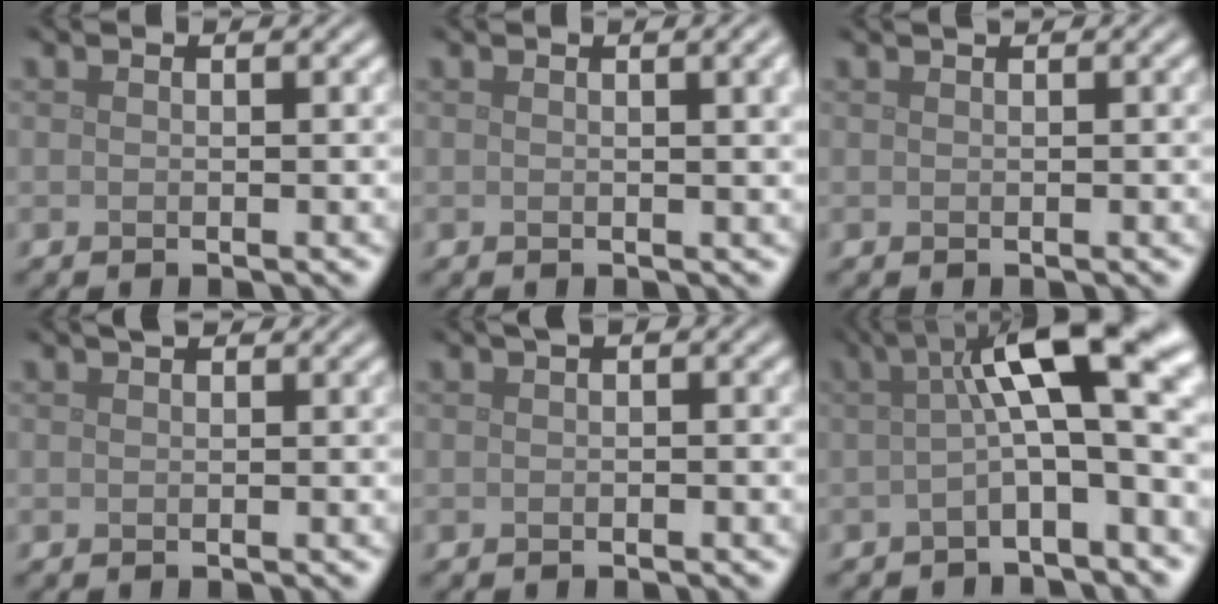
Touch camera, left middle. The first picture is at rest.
{"total": 3.2, "force": [0.9, 1.2, 2.9], "torque": [-0.023, 0.004, 0.013]}
{"total": 1.1, "force": [0.6, 0.4, 0.8], "torque": [-0.012, 0.001, 0.006]}
{"total": 0.6, "force": [0.4, 0.3, 0.5], "torque": [-0.007, -0.001, 0.005]}
{"total": 1.1, "force": [0.2, 0.5, 1.0], "torque": [-0.011, 0.002, 0.003]}
{"total": 10.4, "force": [1.5, 2.8, 10.0], "torque": [-0.136, 0.023, 0.013]}